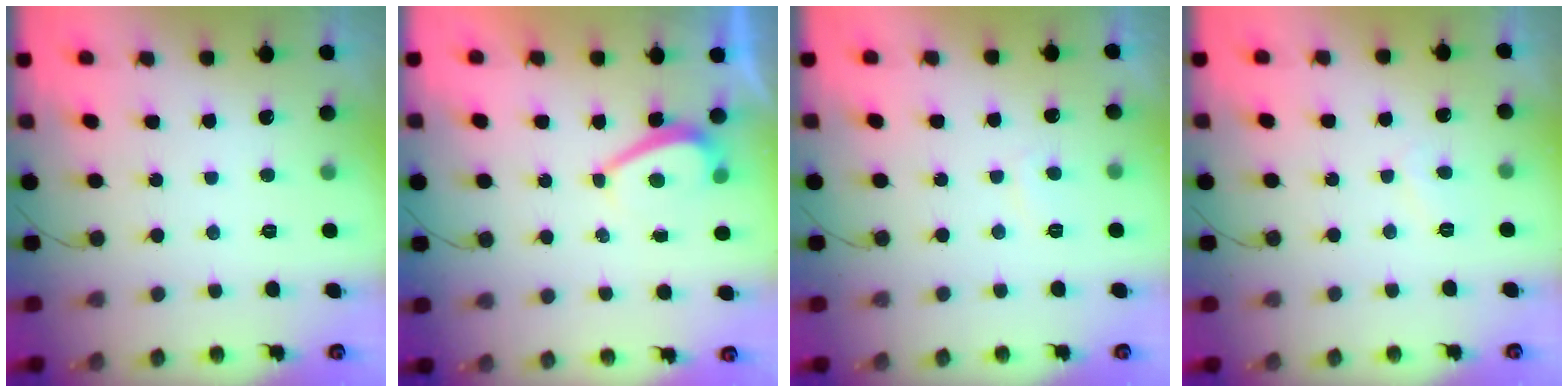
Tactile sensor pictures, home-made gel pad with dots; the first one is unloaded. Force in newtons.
{"total": 2.0, "press": 1.9, "slide": 0.6}
{"total": 1.8, "press": 1.7, "slide": 0.6}
{"total": 3.0, "press": 2.9, "slide": 0.3}